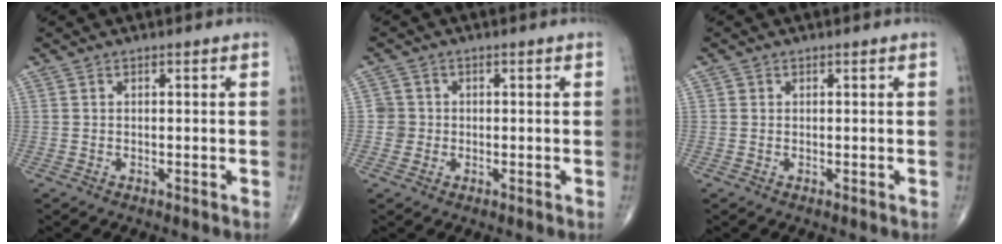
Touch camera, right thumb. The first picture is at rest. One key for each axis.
{"total": 2.6, "fx": -0.2, "fy": 2.6, "fz": 0.1, "tx": 0.021, "ty": 0.009, "tz": -0.007}
{"total": 0.6, "fx": 0.1, "fy": 0.5, "fz": 0.1, "tx": 0.002, "ty": 0.002, "tz": 0.001}